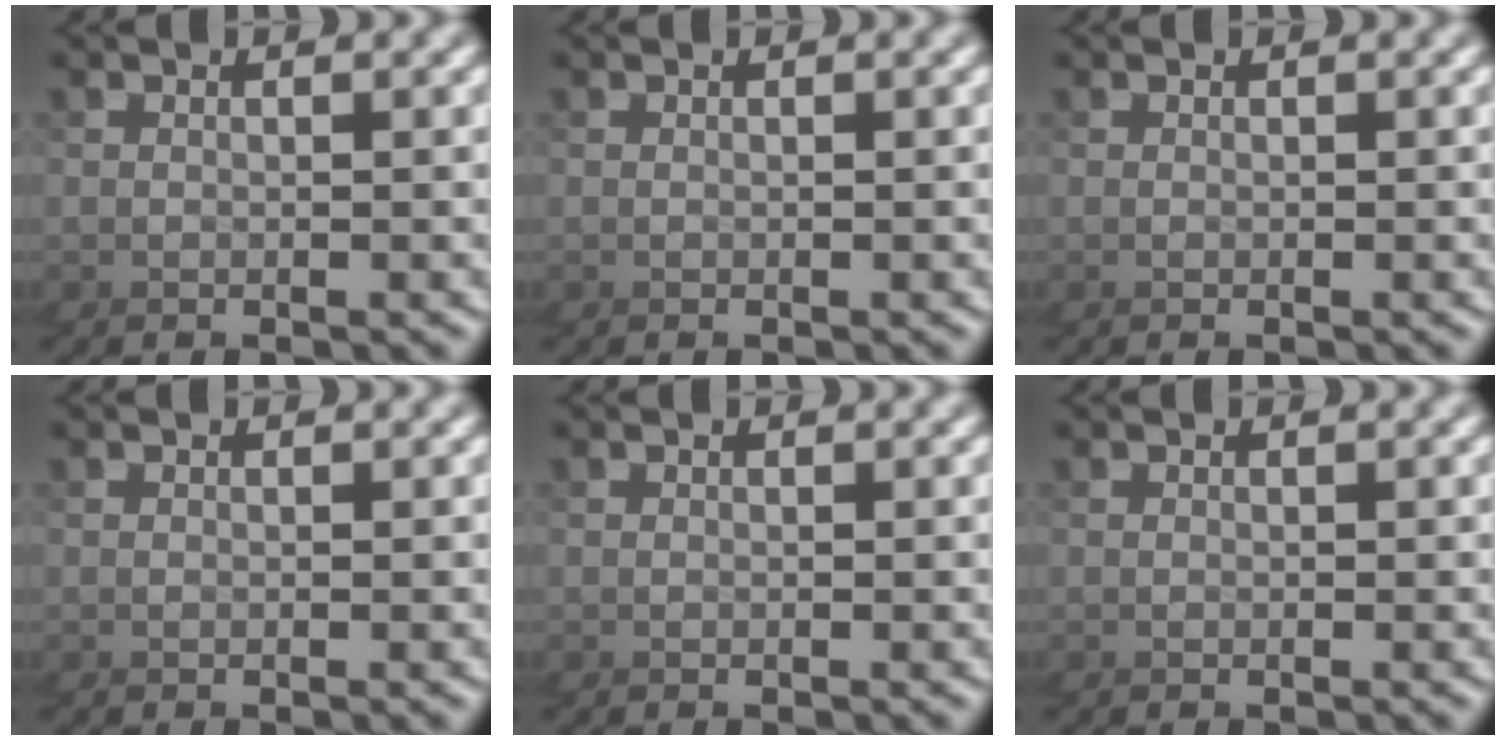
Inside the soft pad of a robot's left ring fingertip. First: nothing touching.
{"total": 0.0}
{"total": 0.0}
{"total": 0.0}
{"total": 0.0}
{"total": 0.0}